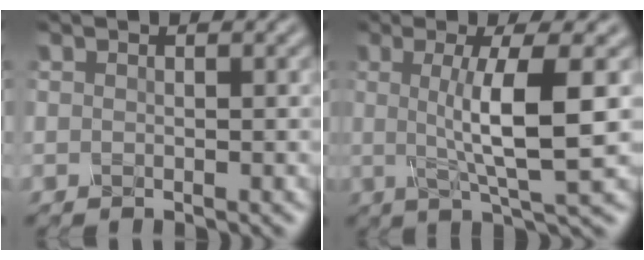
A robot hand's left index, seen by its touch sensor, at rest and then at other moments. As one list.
[{"total": 7.0, "force": [0.5, 1.3, 6.9], "torque": [-0.112, 0.004, 0.008]}]